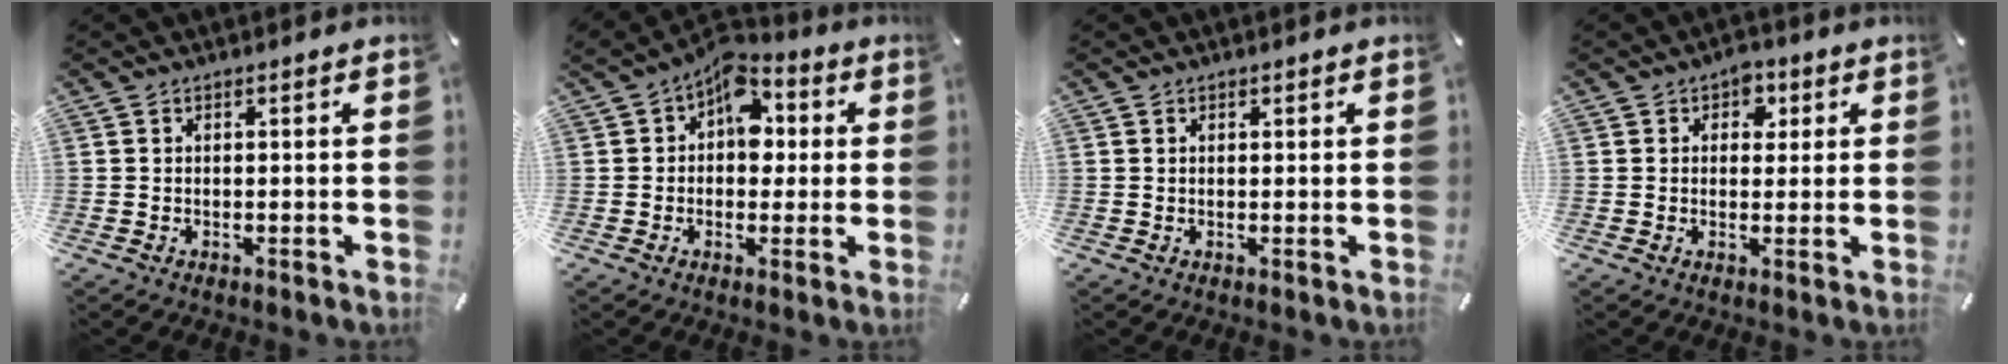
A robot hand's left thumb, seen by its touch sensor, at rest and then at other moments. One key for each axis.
{"total": 10.1, "fx": 2.7, "fy": 7.6, "fz": 6.1, "tx": -0.079, "ty": -0.020, "tz": 0.048}
{"total": 0.6, "fx": 0.4, "fy": 0.5, "fz": 0.2, "tx": -0.002, "ty": 0.002, "tz": 0.007}
{"total": 4.3, "fx": 1.6, "fy": 3.5, "fz": 2.1, "tx": -0.007, "ty": -0.006, "tz": 0.018}